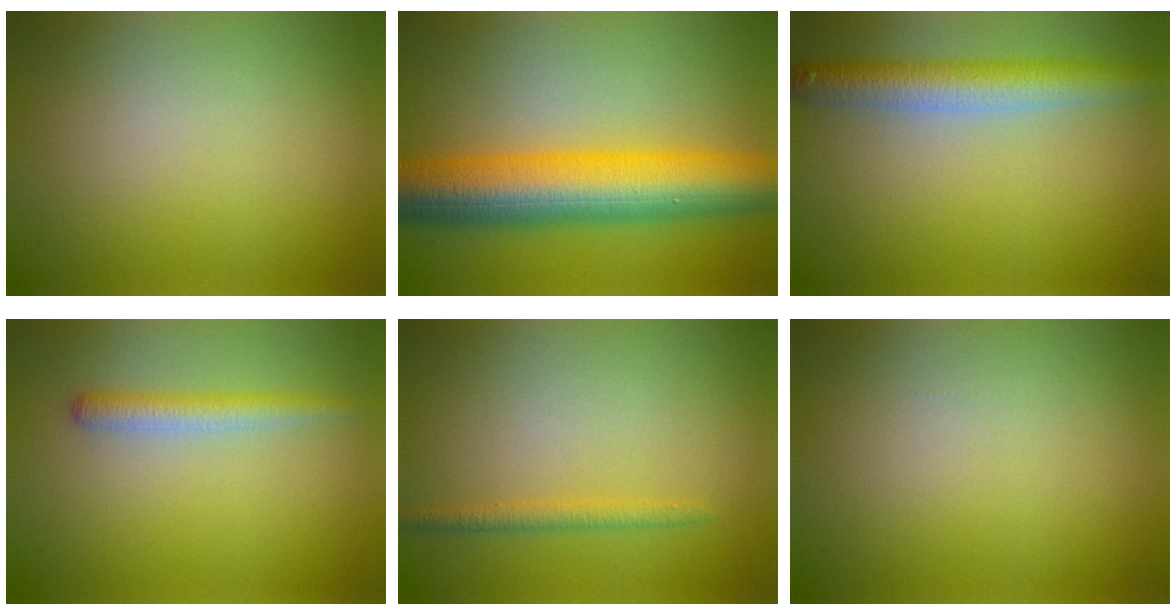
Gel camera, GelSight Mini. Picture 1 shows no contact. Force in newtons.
{"total": 10.5, "press": 10.4, "slide": 0.2}
{"total": 4.9, "press": 4.9, "slide": 0.2}
{"total": 2.2, "press": 2.2, "slide": 0.1}
{"total": 1.5, "press": 1.5, "slide": 0.2}
{"total": 0.0}